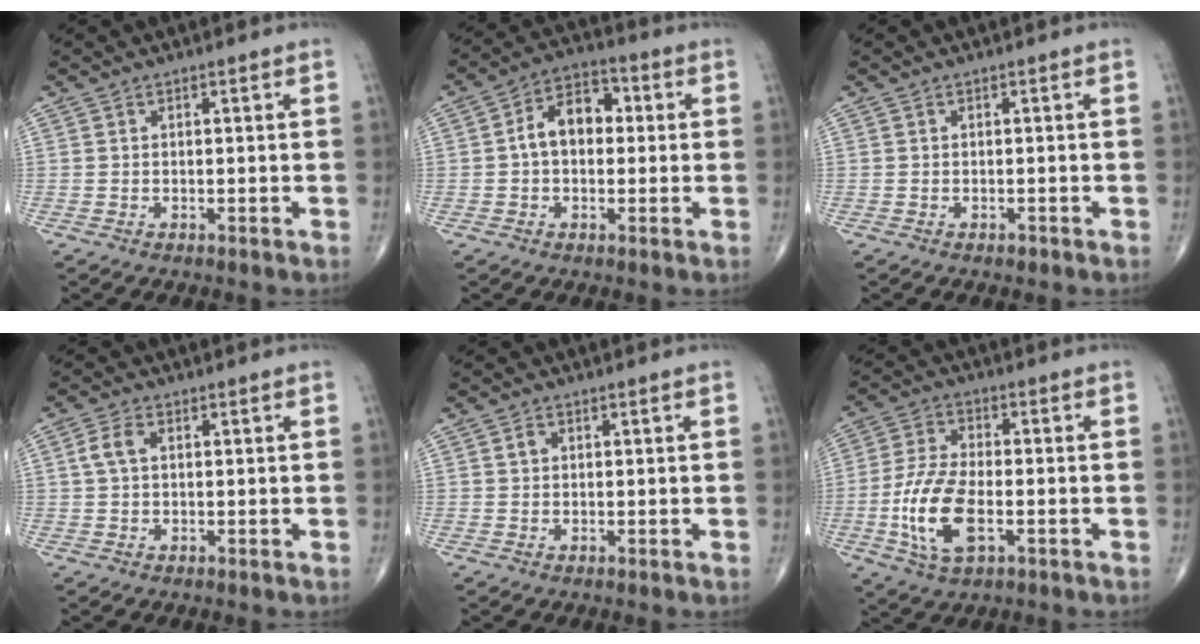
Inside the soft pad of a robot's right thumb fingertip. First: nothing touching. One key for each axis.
{"total": 8.9, "fx": 0.6, "fy": 6.0, "fz": 6.6, "tx": -0.087, "ty": 0.030, "tz": -0.001}
{"total": 0.5, "fx": -0.4, "fy": 0.3, "fz": 0.2, "tx": 0.000, "ty": 0.001, "tz": -0.008}
{"total": 3.5, "fx": 0.8, "fy": 2.1, "fz": 2.7, "tx": -0.062, "ty": 0.009, "tz": 0.014}
{"total": 0.9, "fx": 0.4, "fy": 0.4, "fz": 0.7, "tx": -0.017, "ty": 0.007, "tz": 0.008}
{"total": 12.2, "fx": -3.1, "fy": 5.7, "fz": 10.4, "tx": -0.217, "ty": 0.009, "tz": -0.060}